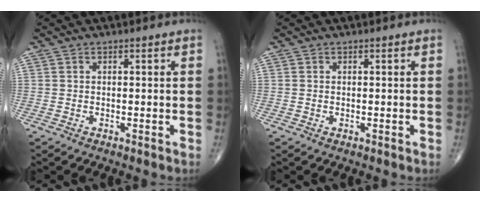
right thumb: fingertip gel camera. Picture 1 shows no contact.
{"total": 0.0}